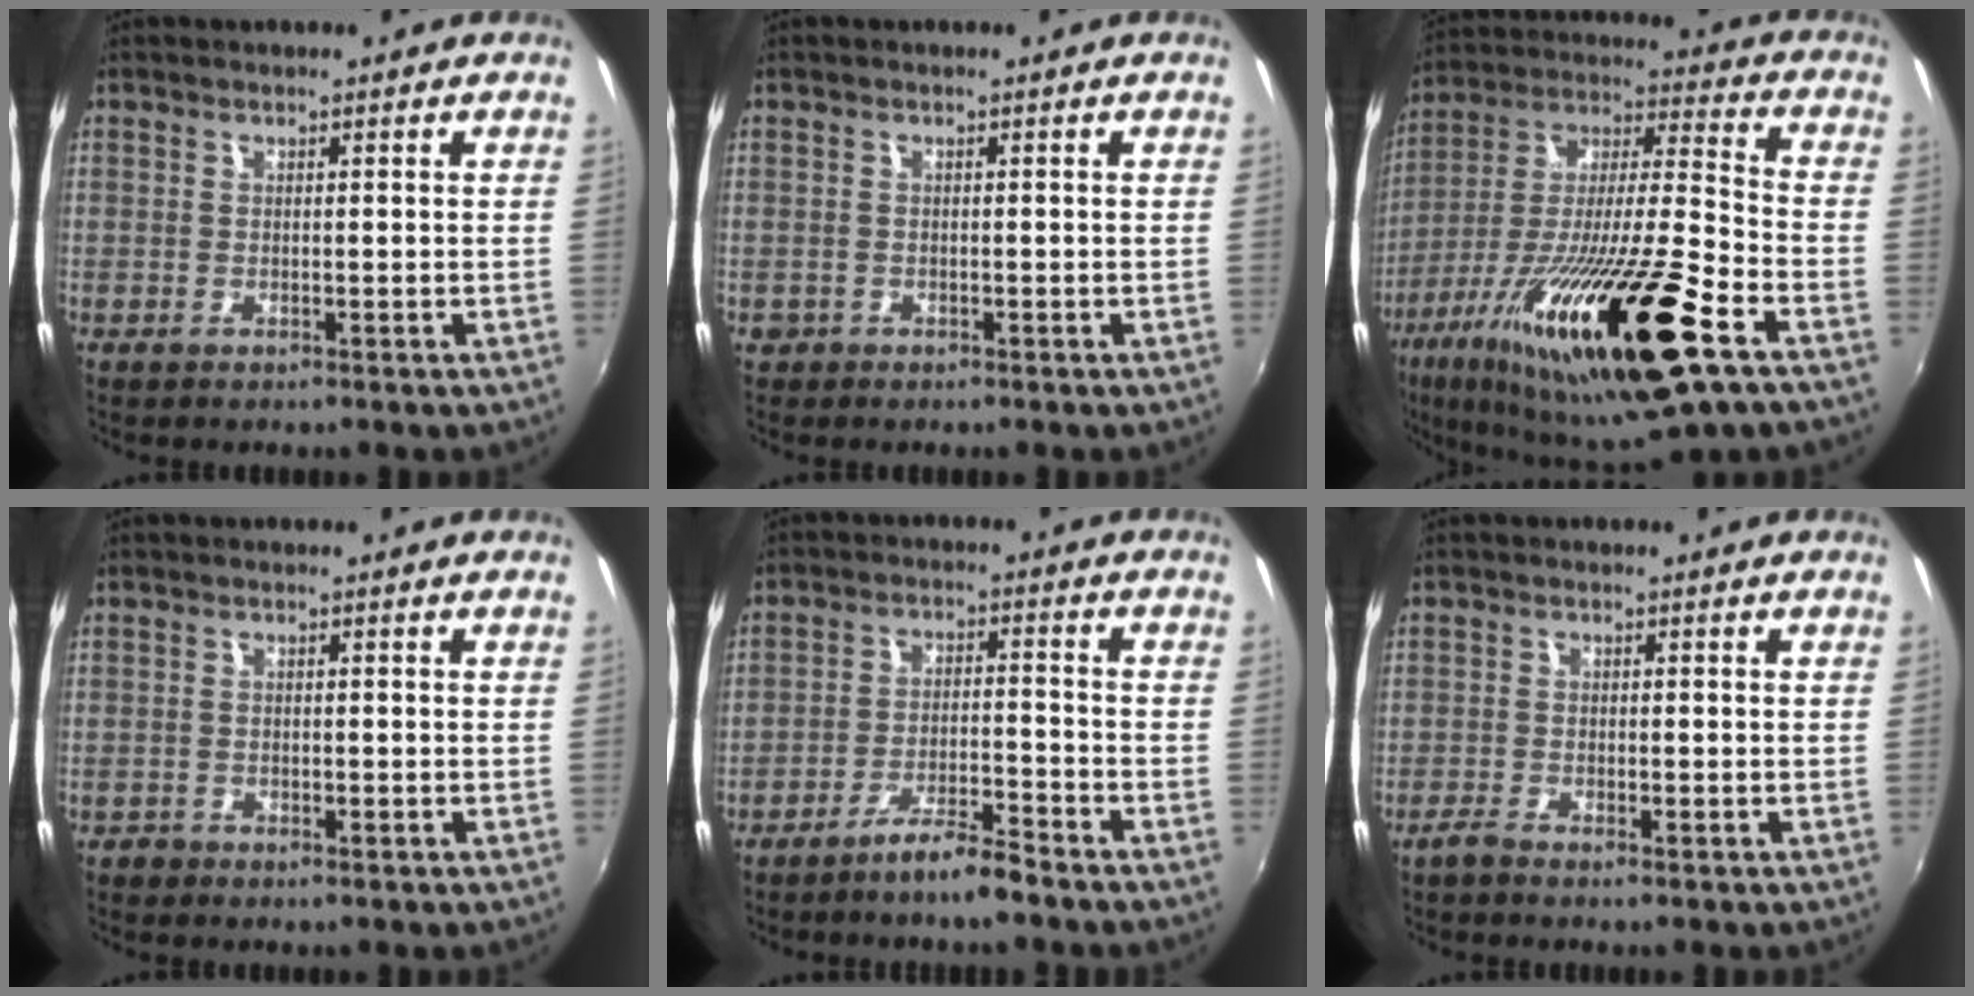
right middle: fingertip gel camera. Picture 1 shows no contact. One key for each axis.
{"total": 1.3, "fx": -0.5, "fy": 1.1, "fz": 0.4, "tx": -0.008, "ty": -0.004, "tz": -0.008}
{"total": 27.1, "fx": -13.1, "fy": 3.3, "fz": 23.5, "tx": -0.420, "ty": -0.056, "tz": -0.235}
{"total": 0.9, "fx": -0.7, "fy": 0.6, "fz": 0.1, "tx": -0.006, "ty": -0.004, "tz": -0.014}
{"total": 5.3, "fx": -4.6, "fy": -0.2, "fz": 2.7, "tx": -0.064, "ty": 0.002, "tz": -0.082}
{"total": 1.5, "fx": -1.3, "fy": 0.0, "fz": 0.8, "tx": -0.027, "ty": -0.003, "tz": -0.029}